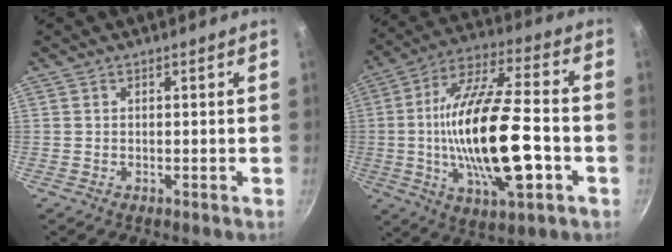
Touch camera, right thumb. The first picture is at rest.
{"total": 23.6, "force": [-4.1, 8.5, 21.6], "torque": [-0.387, 0.020, -0.073]}